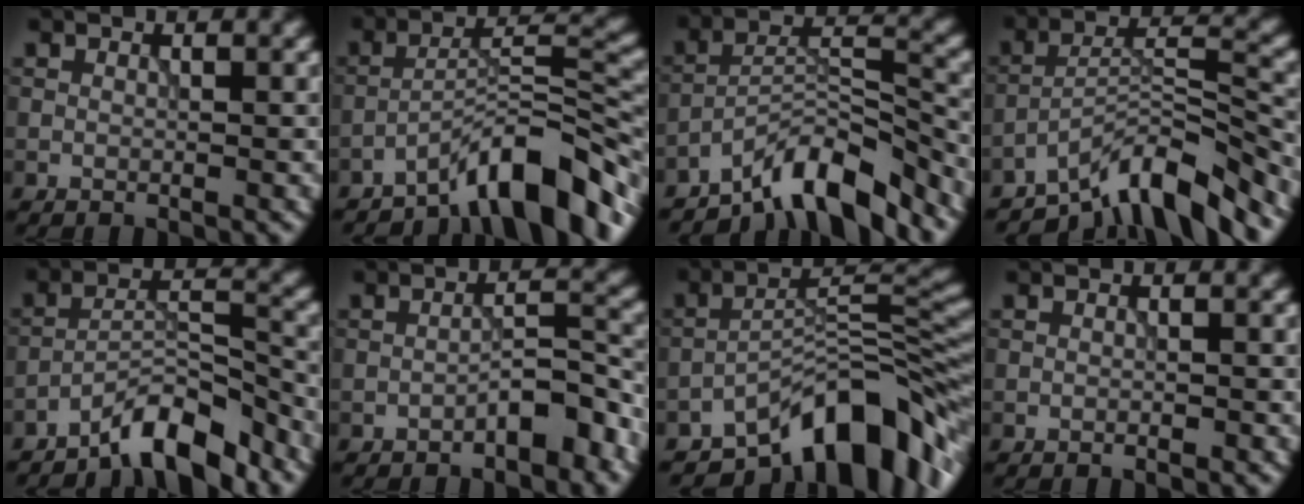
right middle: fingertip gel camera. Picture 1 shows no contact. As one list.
[{"total": 8.9, "force": [-6.5, 1.9, 5.8], "torque": [-0.085, 0.015, -0.111]}, {"total": 8.0, "force": [-6.4, 1.9, 4.4], "torque": [-0.062, 0.010, -0.119]}, {"total": 9.0, "force": [-7.0, 2.1, 5.2], "torque": [-0.075, 0.004, -0.132]}, {"total": 6.4, "force": [-5.3, 1.4, 3.4], "torque": [-0.047, 0.010, -0.094]}, {"total": 3.8, "force": [-2.3, 1.1, 2.8], "torque": [-0.037, 0.020, -0.041]}, {"total": 11.2, "force": [-7.6, 3.9, 7.2], "torque": [-0.090, 0.013, -0.143]}, {"total": 0.5, "force": [-0.3, 0.1, 0.4], "torque": [-0.004, -0.001, -0.005]}]